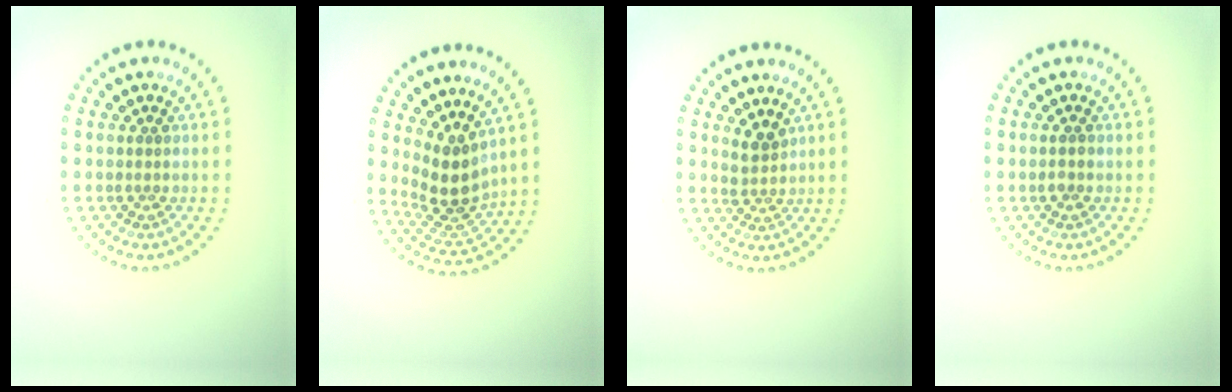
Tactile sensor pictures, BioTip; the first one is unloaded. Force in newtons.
{"total": 4.0, "press": 3.0, "slide": 2.5}
{"total": 1.8, "press": 1.4, "slide": 1.1}
{"total": 0.8, "press": 0.8, "slide": 0.1}